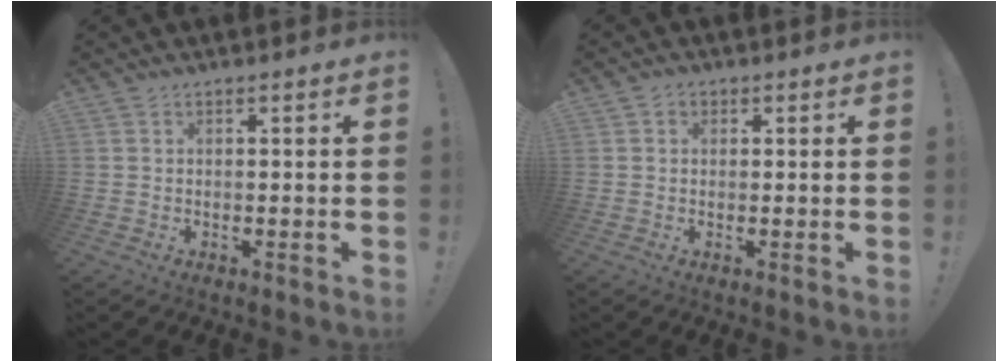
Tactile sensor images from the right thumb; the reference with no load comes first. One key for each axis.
{"total": 1.5, "fx": 0.4, "fy": 1.3, "fz": 0.5, "tx": -0.010, "ty": 0.004, "tz": 0.006}